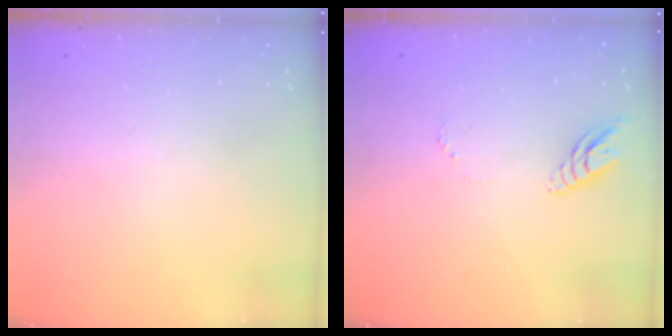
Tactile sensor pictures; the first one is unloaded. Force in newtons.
{"total": 6.2, "press": 6.2, "slide": 0.5}